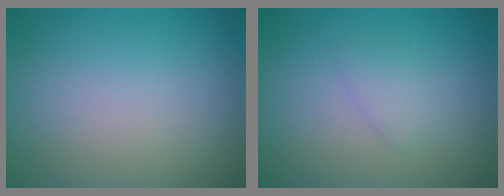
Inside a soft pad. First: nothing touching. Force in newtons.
{"total": 1.3, "press": 1.3, "slide": 0.1}